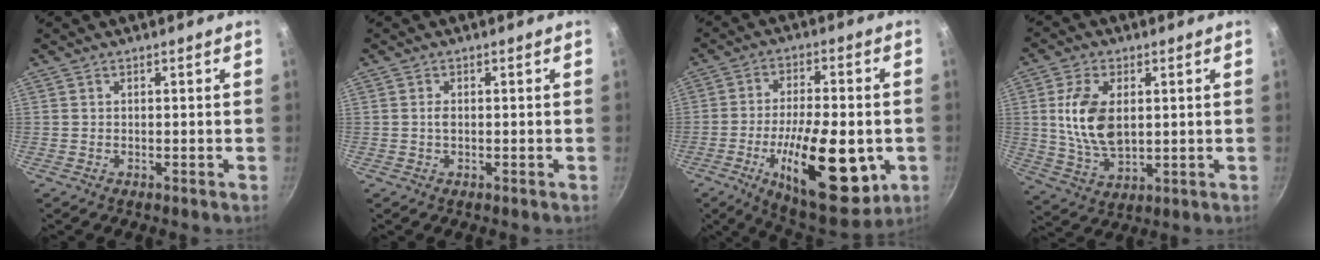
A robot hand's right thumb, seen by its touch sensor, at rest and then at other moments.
{"total": 1.2, "force": [0.1, 0.7, 1.0], "torque": [-0.019, 0.001, 0.000]}
{"total": 22.3, "force": [-5.7, 9.3, 19.4], "torque": [-0.281, 0.005, -0.082]}
{"total": 12.2, "force": [2.0, 7.0, 9.8], "torque": [-0.178, -0.013, 0.044]}